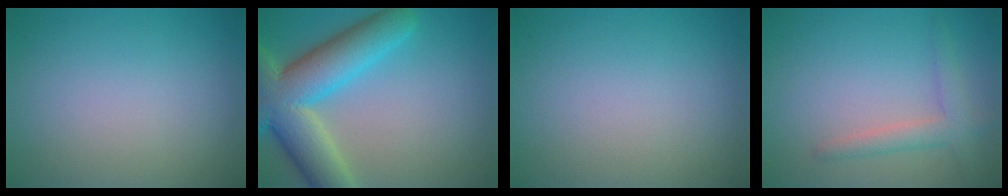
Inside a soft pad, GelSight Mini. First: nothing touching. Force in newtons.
{"total": 10.2, "press": 10.2, "slide": 0.6}
{"total": 0.0}
{"total": 2.5, "press": 2.5, "slide": 0.1}